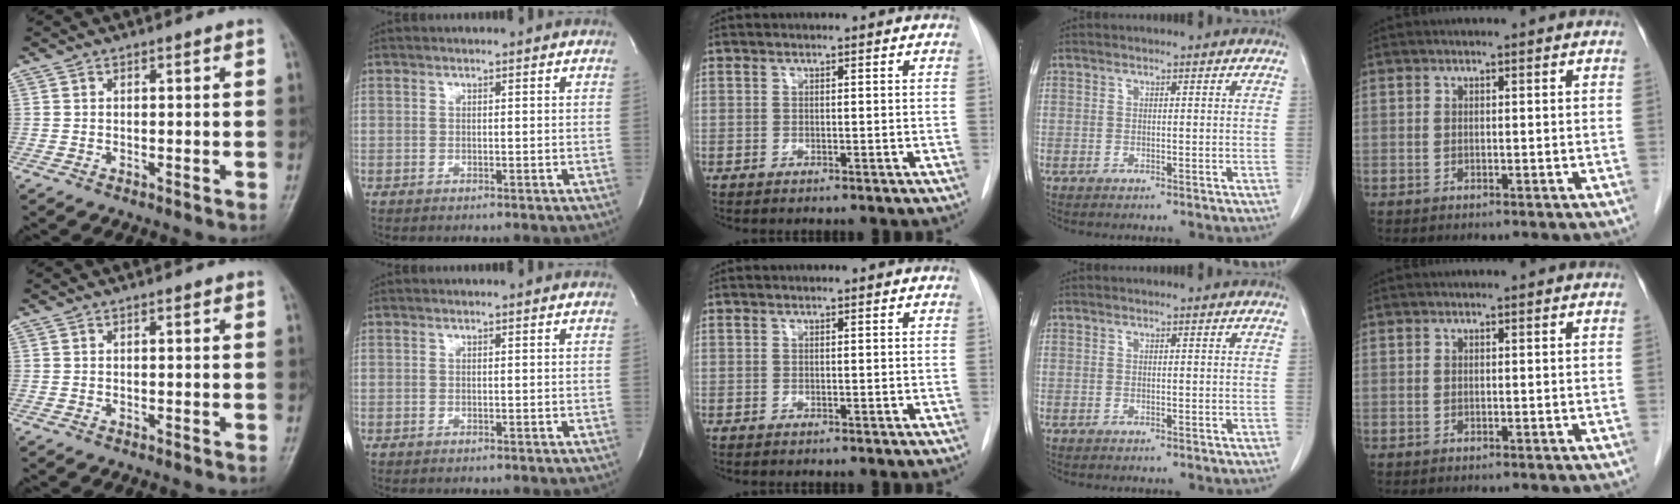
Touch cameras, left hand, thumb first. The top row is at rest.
{}